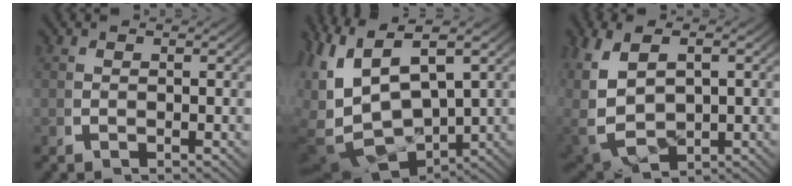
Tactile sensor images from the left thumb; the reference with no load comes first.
{"total": 14.8, "force": [-1.4, 11.1, 9.8], "torque": [-0.236, -0.066, 0.007]}
{"total": 7.7, "force": [-0.1, 5.3, 5.5], "torque": [-0.149, -0.035, 0.029]}